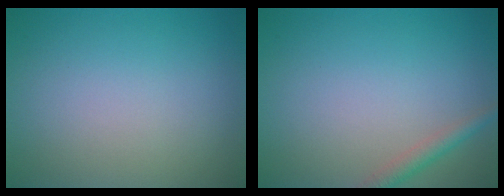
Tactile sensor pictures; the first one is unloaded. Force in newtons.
{"total": 1.8, "press": 1.8, "slide": 0.1}